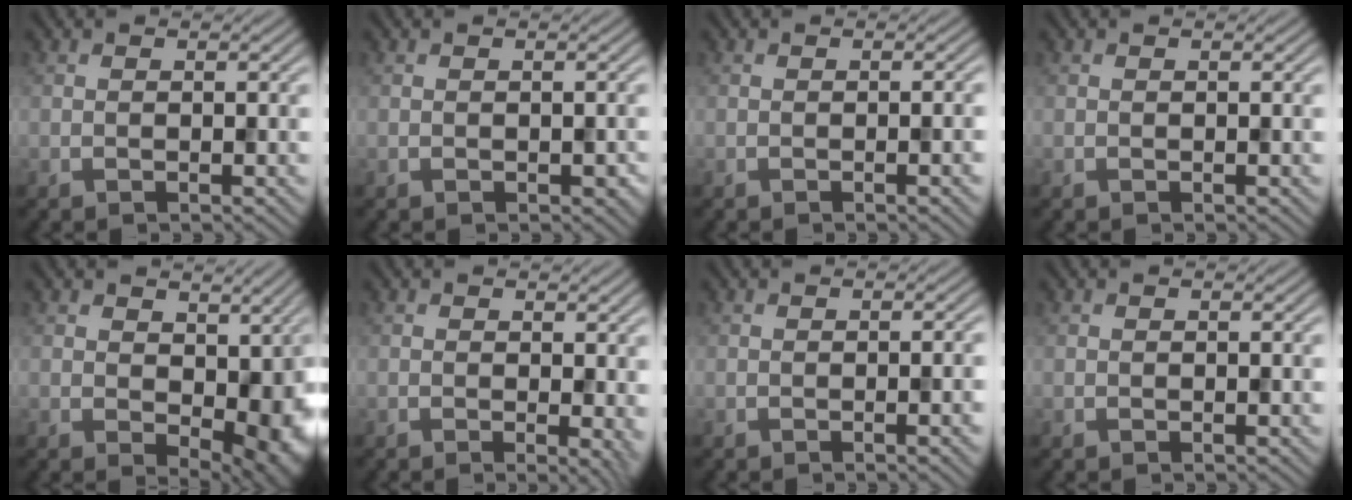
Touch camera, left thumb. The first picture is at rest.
{"total": 0.6, "force": [-0.1, 0.5, 0.4], "torque": [-0.005, -0.005, 0.000]}
{"total": 2.3, "force": [-0.4, 0.5, 2.2], "torque": [-0.027, 0.003, -0.008]}
{"total": 0.0}
{"total": 9.1, "force": [0.5, 6.0, 6.9], "torque": [-0.099, -0.025, 0.022]}
{"total": 2.4, "force": [0.1, 0.6, 2.3], "torque": [-0.031, -0.004, -0.001]}
{"total": 2.7, "force": [-0.5, 0.6, 2.6], "torque": [-0.032, 0.003, -0.010]}
{"total": 0.0}